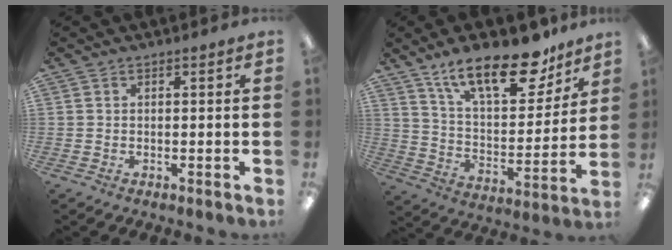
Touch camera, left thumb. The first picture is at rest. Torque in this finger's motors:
{"motor_torque": [1.23, 1.23, 1.43, -1.34, 0.23]}